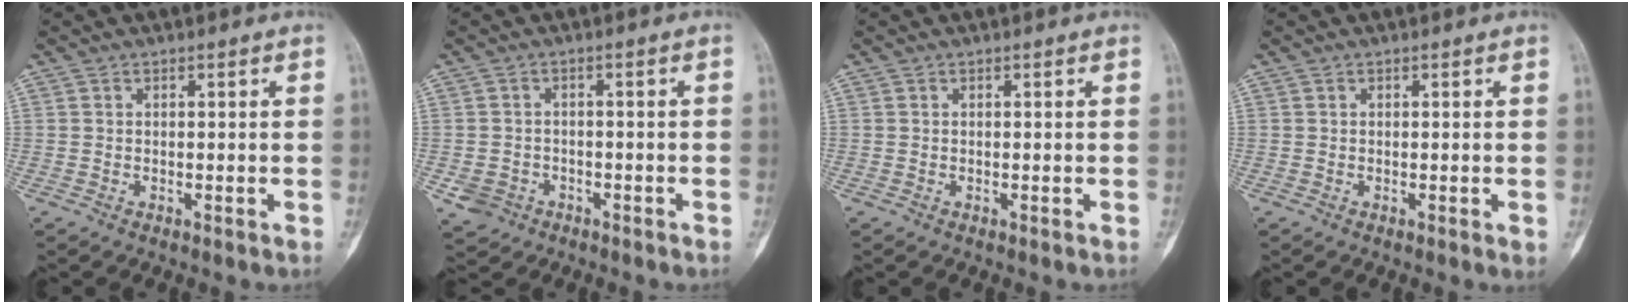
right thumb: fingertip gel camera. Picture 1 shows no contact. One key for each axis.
{"total": 4.0, "fx": -1.9, "fy": 3.4, "fz": 0.9, "tx": -0.010, "ty": 0.016, "tz": -0.030}
{"total": 0.0}
{"total": 0.5, "fx": 0.0, "fy": 0.2, "fz": 0.5, "tx": -0.009, "ty": -0.002, "tz": -0.001}